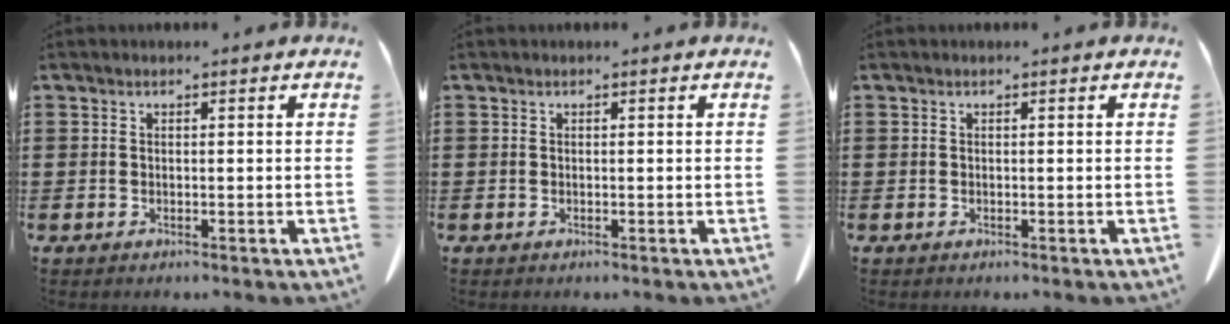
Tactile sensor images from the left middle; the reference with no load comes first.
{"total": 0.0}
{"total": 0.0}